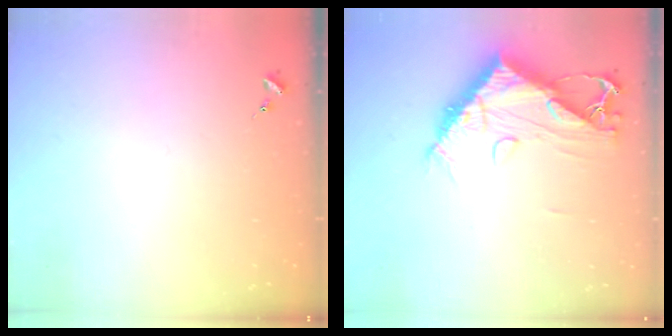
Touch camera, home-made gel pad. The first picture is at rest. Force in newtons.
{"total": 13.4, "press": 13.3, "slide": 1.5}